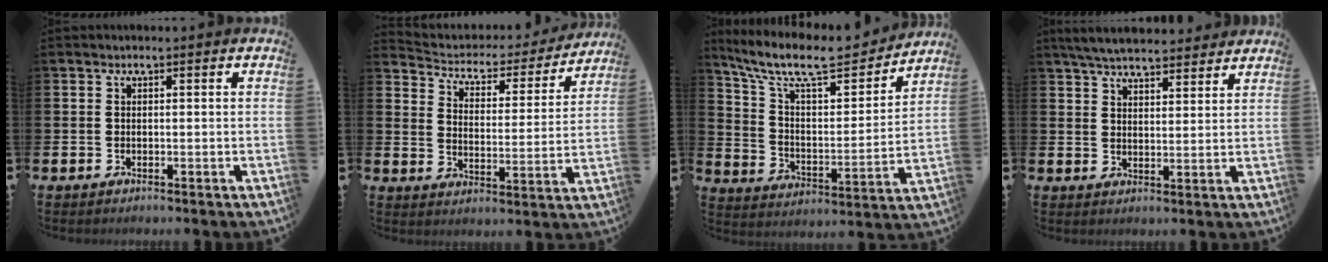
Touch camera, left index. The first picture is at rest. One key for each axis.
{"total": 4.4, "fx": 4.0, "fy": 1.7, "fz": 0.7, "tx": -0.041, "ty": -0.035, "tz": 0.058}
{"total": 10.9, "fx": 9.4, "fy": 2.9, "fz": 4.7, "tx": -0.125, "ty": -0.057, "tz": 0.161}
{"total": 5.5, "fx": 5.3, "fy": 1.0, "fz": 1.1, "tx": -0.034, "ty": -0.023, "tz": 0.096}